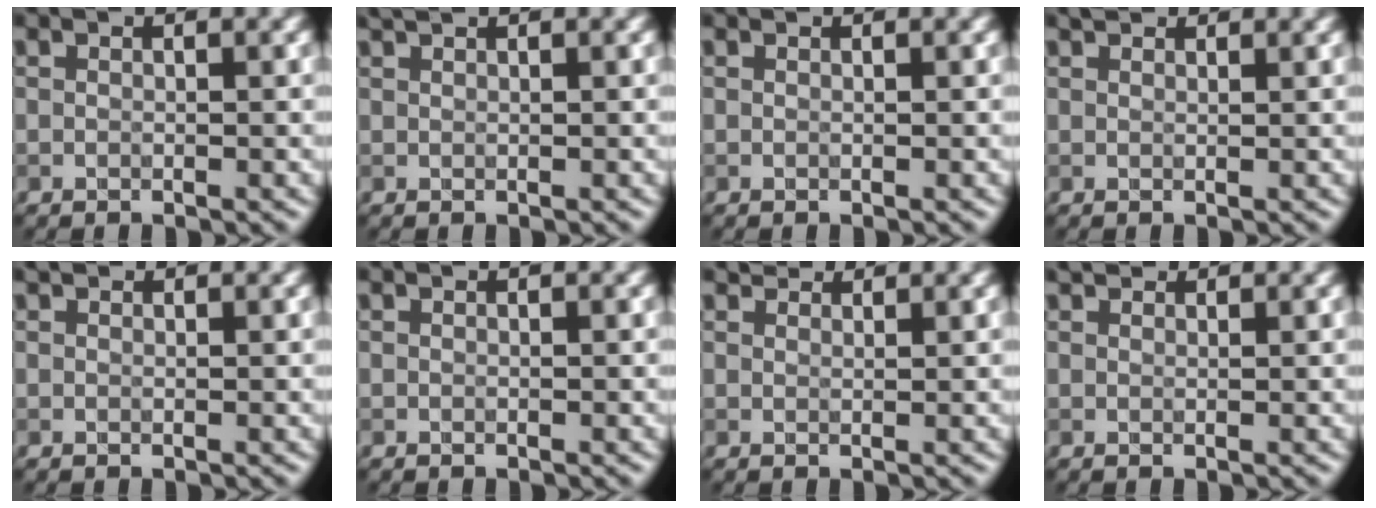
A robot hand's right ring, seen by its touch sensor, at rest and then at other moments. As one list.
[{"total": 0.6, "force": [0.6, 0.0, 0.1], "torque": [-0.002, -0.002, 0.012]}, {"total": 0.0}, {"total": 1.3, "force": [1.2, 0.4, 0.3], "torque": [-0.008, 0.000, 0.014]}, {"total": 0.5, "force": [0.4, 0.3, 0.2], "torque": [-0.002, 0.001, 0.003]}, {"total": 0.0}, {"total": 1.8, "force": [1.7, 0.7, 0.5], "torque": [-0.014, 0.000, 0.016]}, {"total": 1.2, "force": [1.0, 0.5, 0.3], "torque": [-0.006, 0.001, 0.010]}]